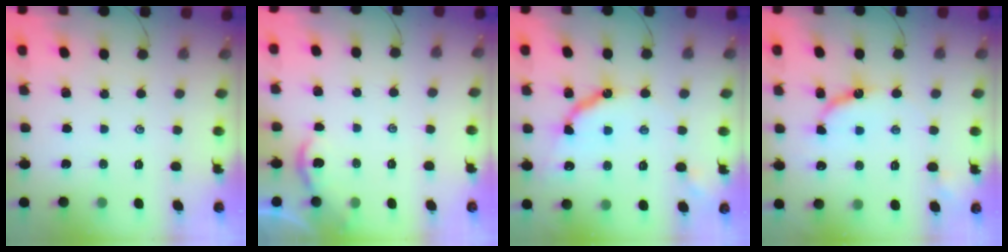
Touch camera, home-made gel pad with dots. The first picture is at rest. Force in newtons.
{"total": 2.0, "press": 2.0, "slide": 0.2}
{"total": 10.4, "press": 10.3, "slide": 0.7}
{"total": 8.4, "press": 8.3, "slide": 0.6}